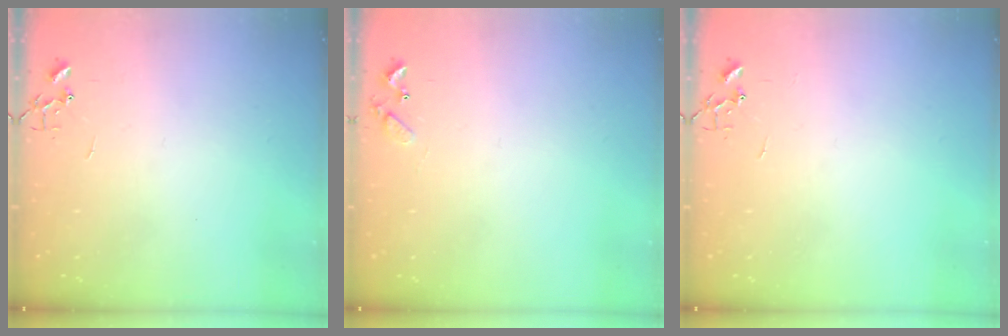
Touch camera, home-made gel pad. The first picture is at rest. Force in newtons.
{"total": 5.5, "press": 5.5, "slide": 0.4}
{"total": 0.0}